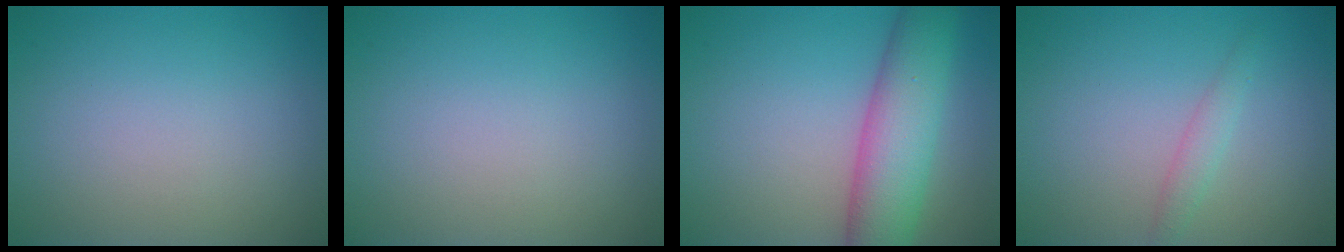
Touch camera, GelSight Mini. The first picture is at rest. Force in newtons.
{"total": 0.0}
{"total": 7.5, "press": 7.5, "slide": 0.2}
{"total": 1.4, "press": 1.4, "slide": 0.1}